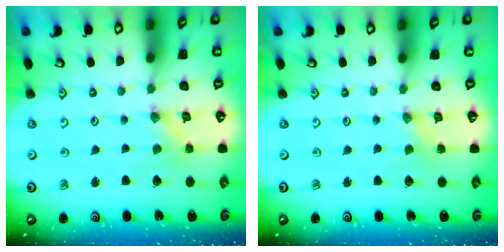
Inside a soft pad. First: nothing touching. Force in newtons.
{"total": 0.0}